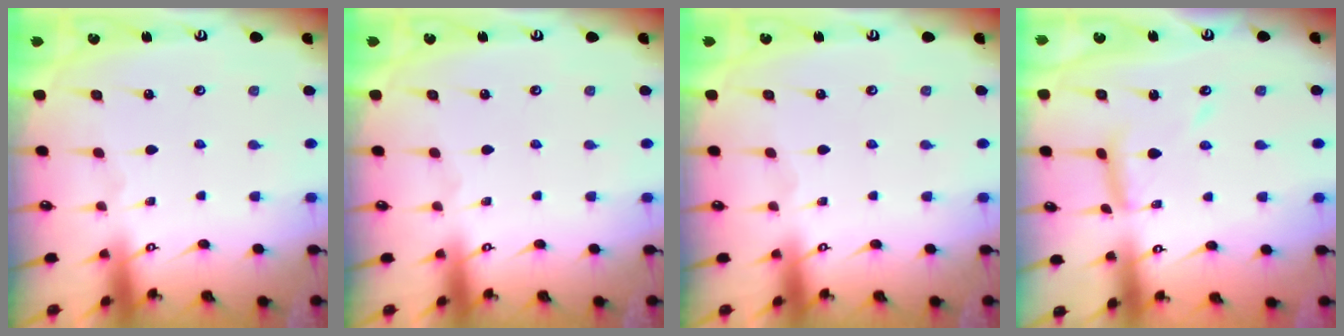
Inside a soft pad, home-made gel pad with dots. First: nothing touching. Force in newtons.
{"total": 0.0}
{"total": 0.0}
{"total": 10.4, "press": 10.4, "slide": 0.7}